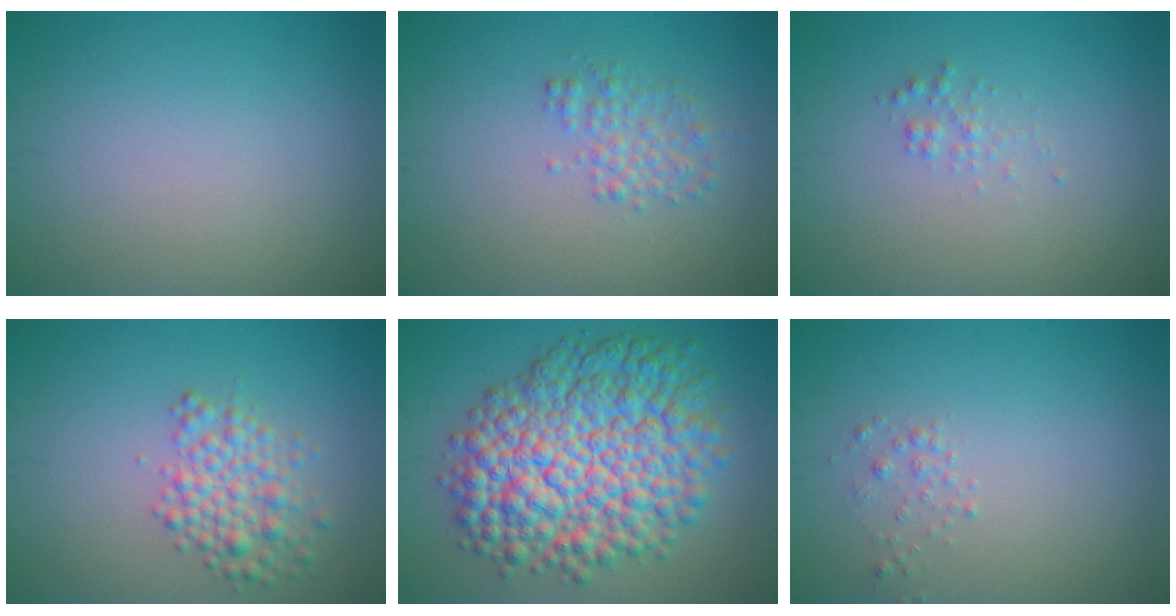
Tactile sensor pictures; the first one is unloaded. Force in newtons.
{"total": 2.0, "press": 2.0, "slide": 0.0}
{"total": 1.0, "press": 1.0, "slide": 0.0}
{"total": 3.5, "press": 3.5, "slide": 0.1}
{"total": 12.5, "press": 12.5, "slide": 0.3}
{"total": 1.0, "press": 1.0, "slide": 0.1}